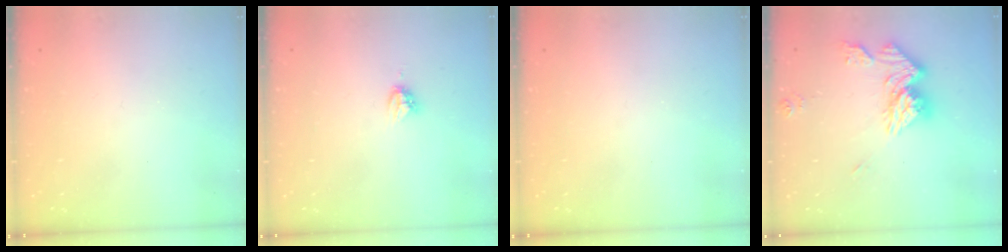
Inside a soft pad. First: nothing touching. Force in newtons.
{"total": 4.0, "press": 3.9, "slide": 0.7}
{"total": 0.0}
{"total": 14.8, "press": 14.7, "slide": 1.6}